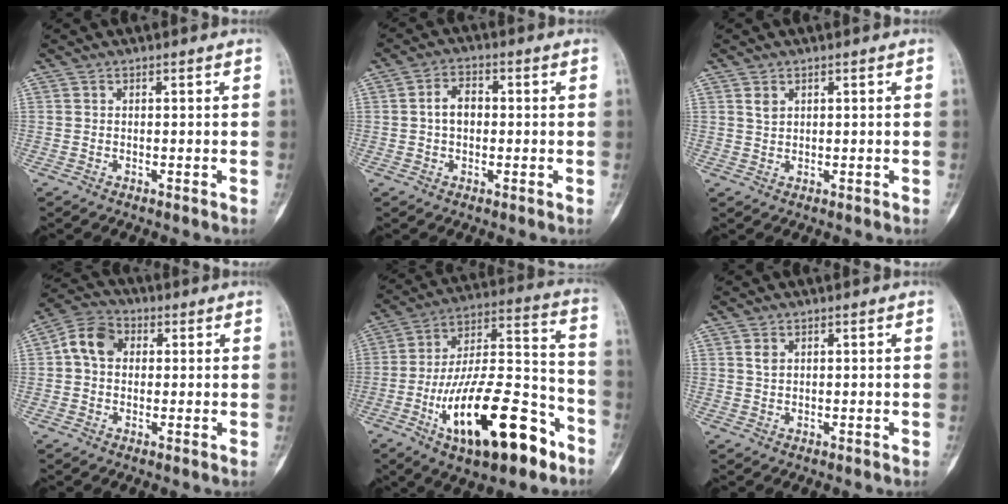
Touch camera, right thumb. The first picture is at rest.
{"total": 4.8, "force": [0.1, 3.3, 3.5], "torque": [-0.056, 0.016, -0.003]}
{"total": 1.8, "force": [0.9, 1.2, 0.9], "torque": [-0.013, -0.002, 0.021]}
{"total": 7.4, "force": [1.2, 5.7, 4.6], "torque": [-0.073, 0.020, 0.011]}
{"total": 25.3, "force": [-11.9, 9.7, 20.1], "torque": [-0.333, 0.069, -0.188]}
{"total": 1.6, "force": [0.7, 1.0, 0.9], "torque": [-0.016, 0.001, 0.017]}